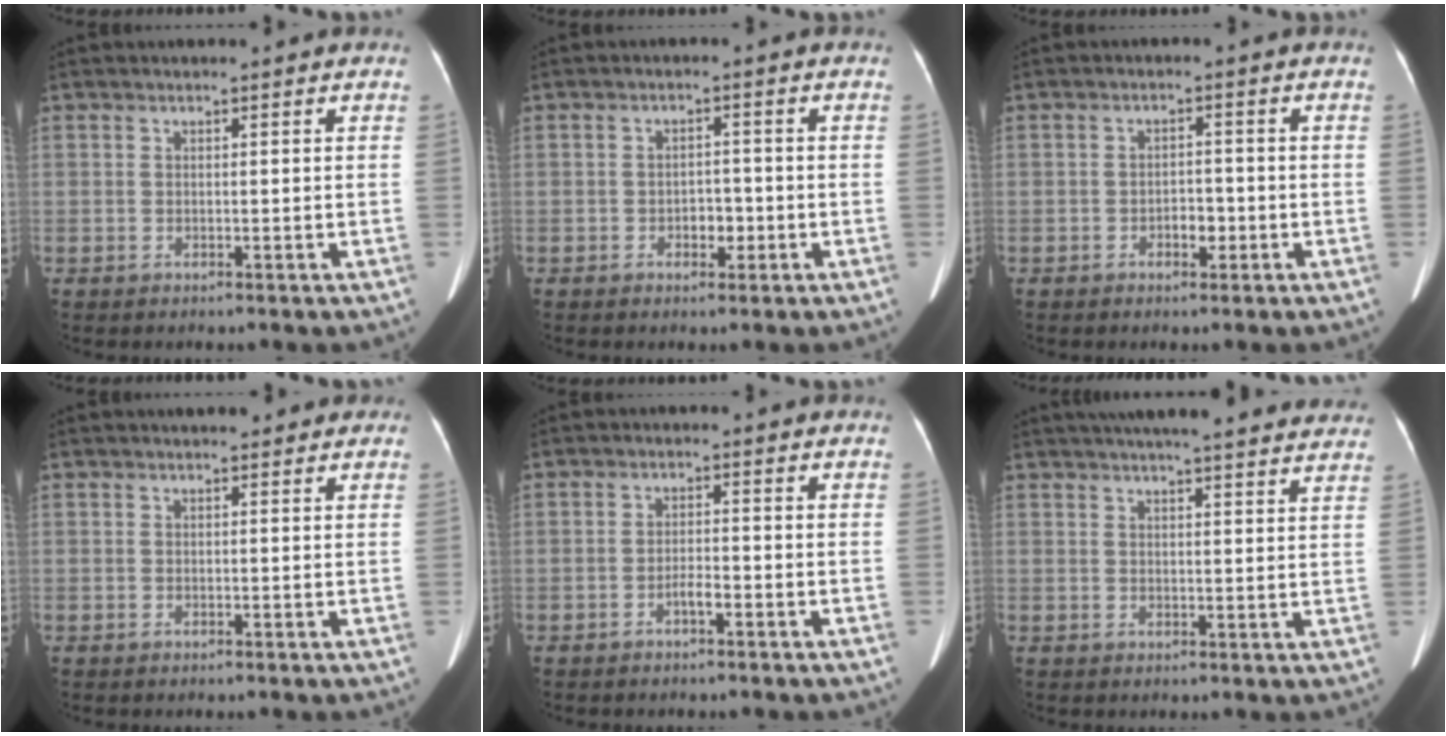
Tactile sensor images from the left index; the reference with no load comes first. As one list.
[{"total": 2.5, "force": [-0.9, 1.6, 1.7], "torque": [-0.022, 0.006, -0.011]}, {"total": 2.4, "force": [-1.0, 1.3, 1.6], "torque": [-0.022, 0.005, -0.014]}, {"total": 3.1, "force": [2.4, 1.0, 1.6], "torque": [-0.014, 0.017, 0.030]}, {"total": 1.8, "force": [-1.1, 0.3, 1.4], "torque": [-0.024, 0.002, -0.019]}, {"total": 22.4, "force": [19.9, 2.7, 9.8], "torque": [-0.143, 0.019, 0.244]}]